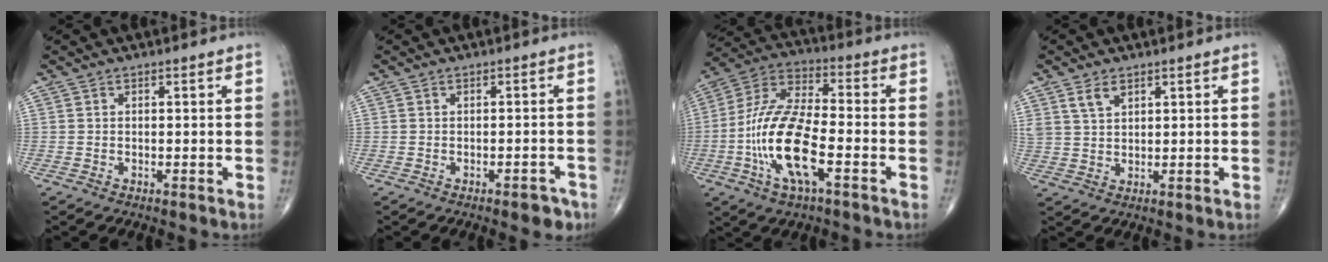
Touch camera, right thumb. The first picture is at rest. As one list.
[{"total": 2.9, "force": [-1.9, 1.2, 1.9], "torque": [-0.013, 0.009, -0.022]}, {"total": 16.4, "force": [-4.8, 6.0, 14.4], "torque": [-0.298, 0.026, -0.092]}, {"total": 4.0, "force": [2.5, 2.2, 2.2], "torque": [-0.037, -0.010, 0.054]}]